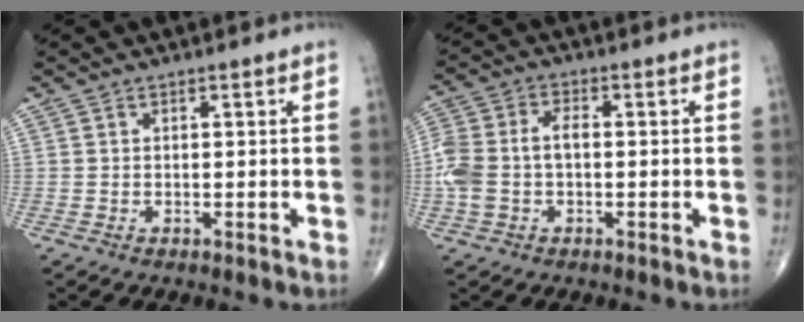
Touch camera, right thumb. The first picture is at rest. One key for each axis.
{"total": 8.9, "fx": -1.0, "fy": 5.3, "fz": 7.1, "tx": -0.173, "ty": 0.027, "tz": -0.022}